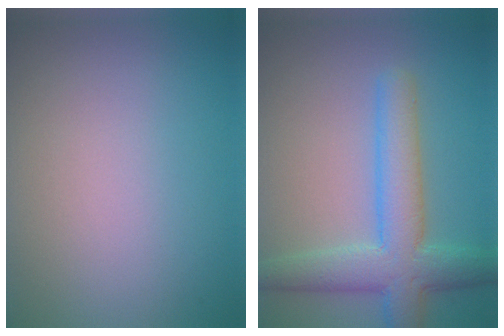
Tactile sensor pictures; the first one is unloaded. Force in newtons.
{"total": 6.1, "press": 6.1, "slide": 0.1}